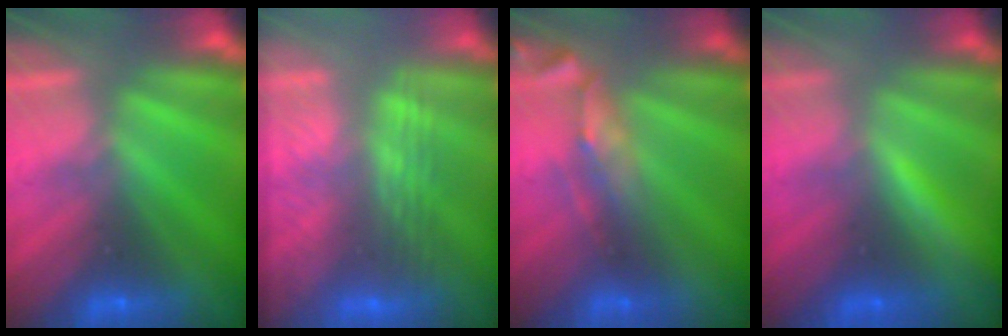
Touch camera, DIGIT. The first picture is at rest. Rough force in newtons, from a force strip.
{"total": 2.8}
{"total": 2.8}
{"total": 1.9}